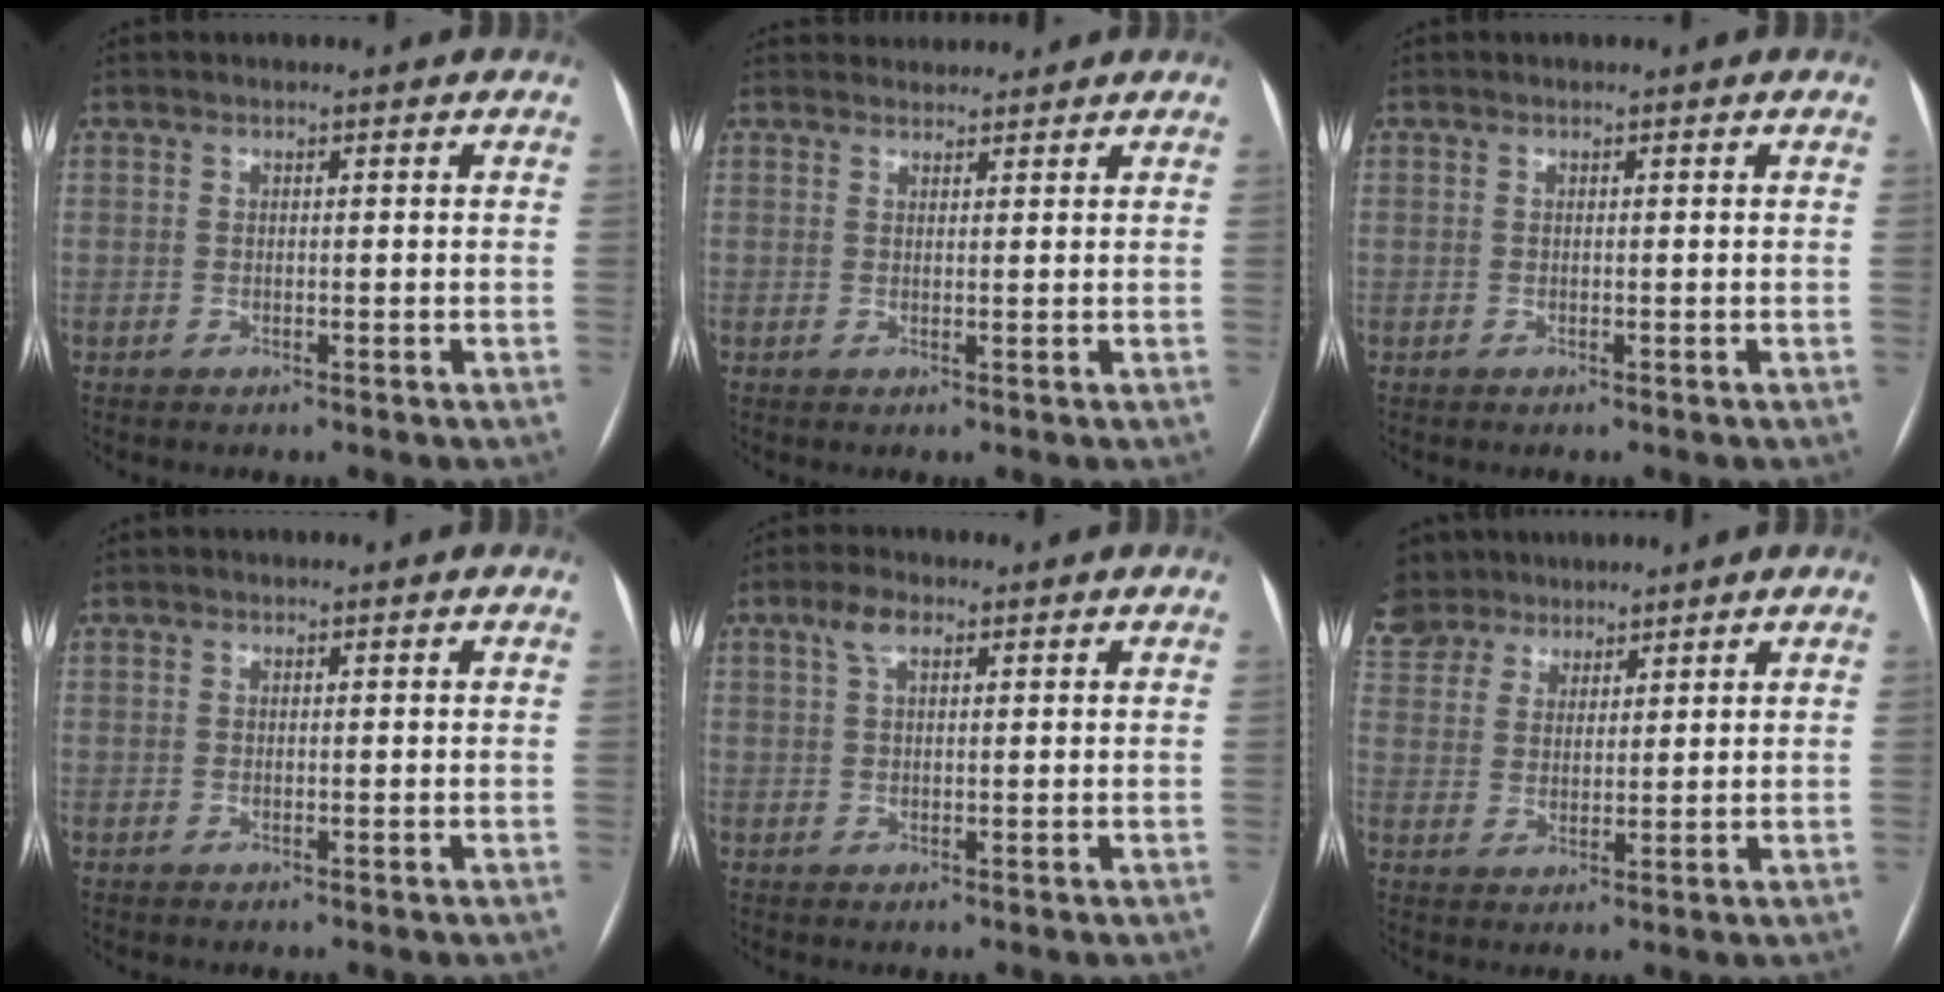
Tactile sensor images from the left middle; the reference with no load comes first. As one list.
[{"total": 3.5, "force": [3.3, 0.9, 0.1], "torque": [0.000, 0.027, 0.050]}, {"total": 0.0}, {"total": 0.0}, {"total": 2.9, "force": [1.6, 1.2, 2.1], "torque": [-0.049, 0.016, 0.034]}, {"total": 10.8, "force": [8.7, 5.7, 2.8], "torque": [-0.072, 0.035, 0.167]}]